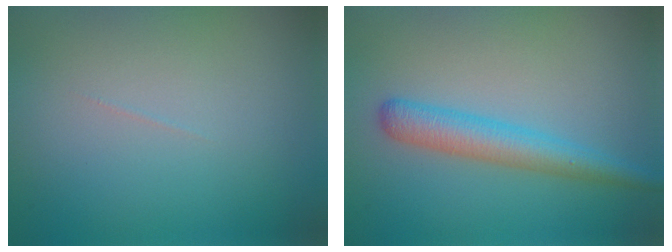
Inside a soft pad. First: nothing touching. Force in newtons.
{"total": 3.7, "press": 3.7, "slide": 0.1}